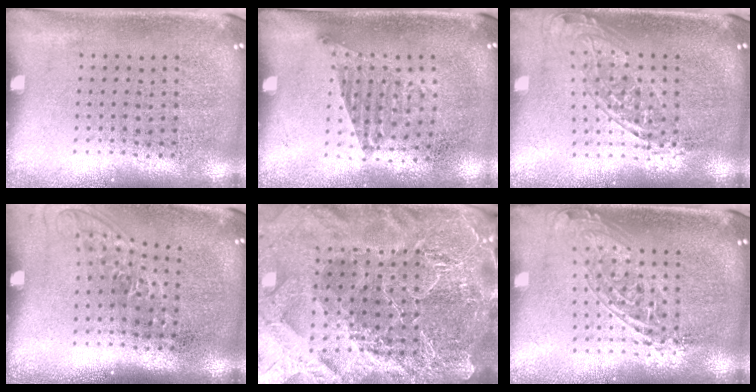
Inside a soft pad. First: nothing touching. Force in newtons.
{"total": 1.0, "press": 0.8, "slide": 0.7}
{"total": 1.7, "press": 1.3, "slide": 1.0}
{"total": 1.3, "press": 1.0, "slide": 0.7}
{"total": 6.2, "press": 5.4, "slide": 3.1}
{"total": 1.5, "press": 1.3, "slide": 0.9}